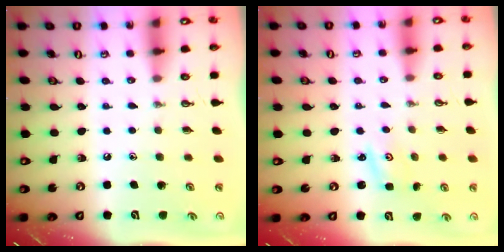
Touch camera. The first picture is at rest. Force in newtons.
{"total": 1.3, "press": 1.3, "slide": 0.2}